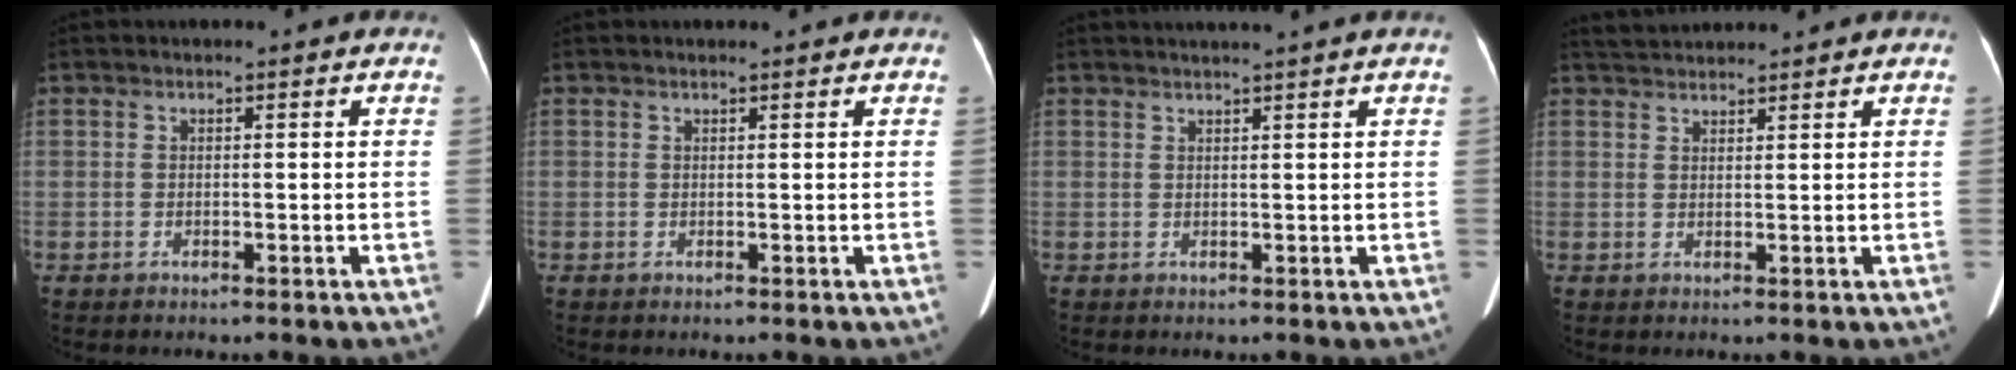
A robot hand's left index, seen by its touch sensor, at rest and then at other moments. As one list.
[{"total": 0.8, "force": [0.8, 0.3, 0.1], "torque": [-0.007, 0.012, 0.011]}, {"total": 3.0, "force": [2.6, -0.9, 1.2], "torque": [-0.011, 0.012, 0.041]}, {"total": 4.6, "force": [4.4, 0.6, 1.0], "torque": [-0.016, 0.037, 0.078]}]